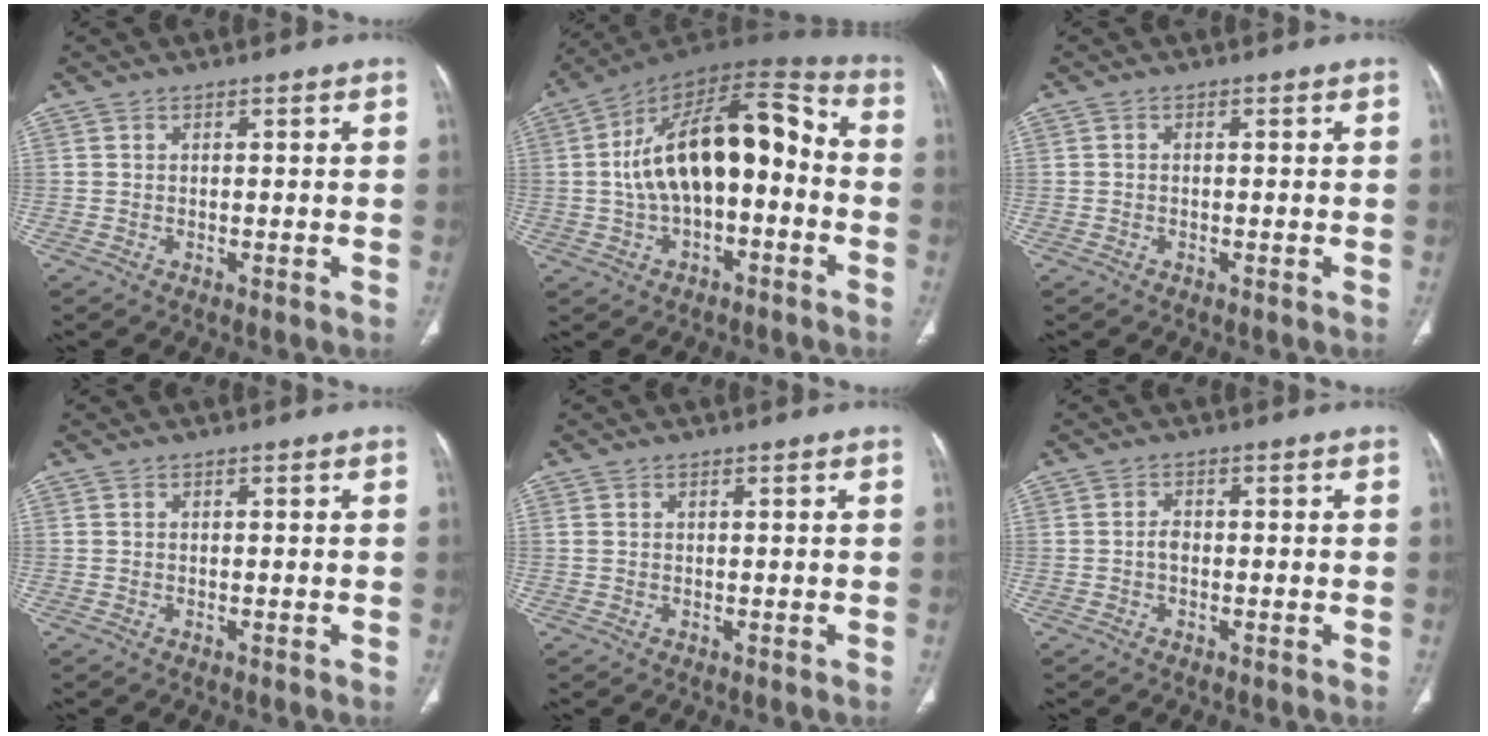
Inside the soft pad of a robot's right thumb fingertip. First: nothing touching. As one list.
[{"total": 19.6, "force": [-1.0, 9.9, 16.9], "torque": [-0.266, 0.057, -0.019]}, {"total": 0.0}, {"total": 0.0}, {"total": 0.7, "force": [0.4, 0.4, 0.5], "torque": [-0.013, 0.009, 0.011]}, {"total": 1.5, "force": [-0.4, 0.9, 1.1], "torque": [-0.017, 0.003, -0.009]}]